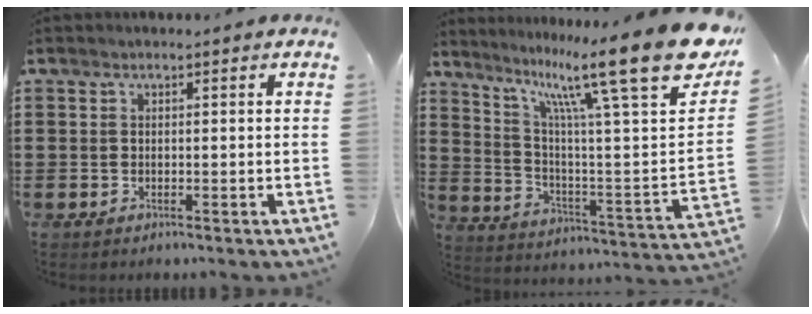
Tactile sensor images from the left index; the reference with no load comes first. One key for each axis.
{"total": 18.2, "fx": 12.0, "fy": 1.7, "fz": 13.7, "tx": -0.254, "ty": -0.073, "tz": 0.183}